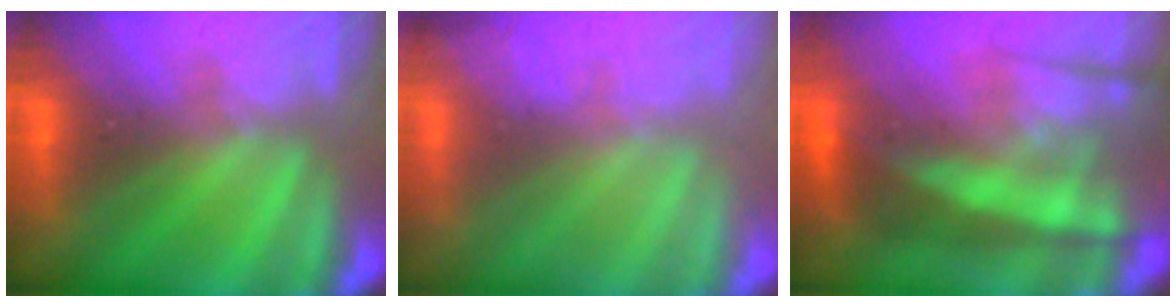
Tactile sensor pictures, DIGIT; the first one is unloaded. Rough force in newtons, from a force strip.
{"total": 1.1}
{"total": 7.1}